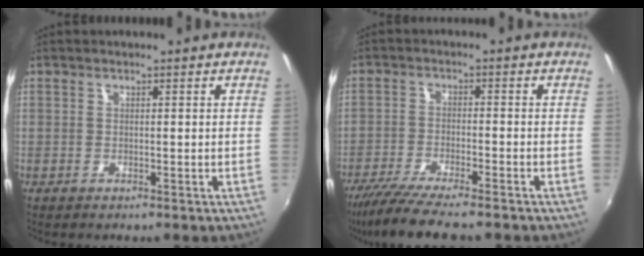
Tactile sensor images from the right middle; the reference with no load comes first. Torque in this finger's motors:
{"motor_torque": [1.07, -1.07, 0.20, 0.06]}